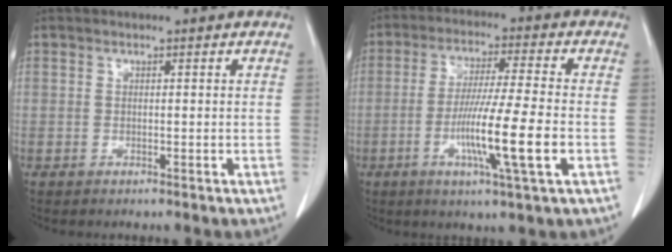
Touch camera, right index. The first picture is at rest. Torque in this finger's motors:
{"motor_torque": [1.85, -0.29, 0.84, 0.21]}